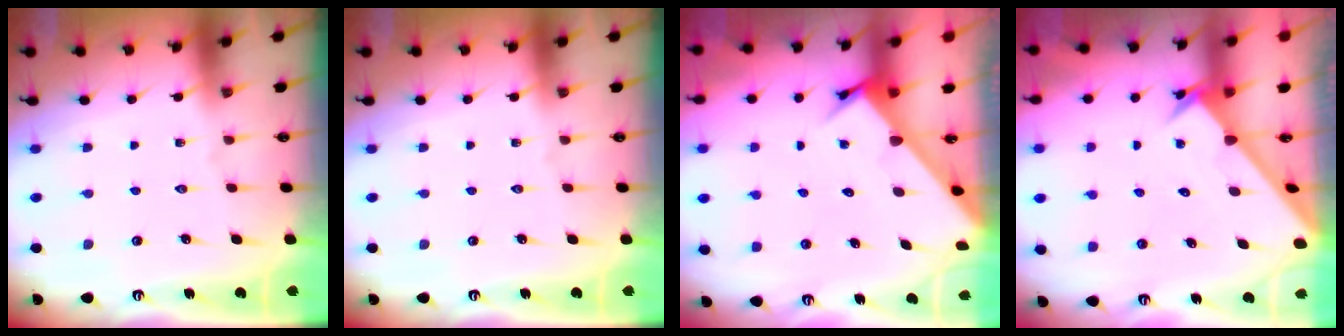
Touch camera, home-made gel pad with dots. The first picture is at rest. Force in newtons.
{"total": 0.0}
{"total": 3.4, "press": 3.4, "slide": 0.2}
{"total": 2.6, "press": 2.6, "slide": 0.2}